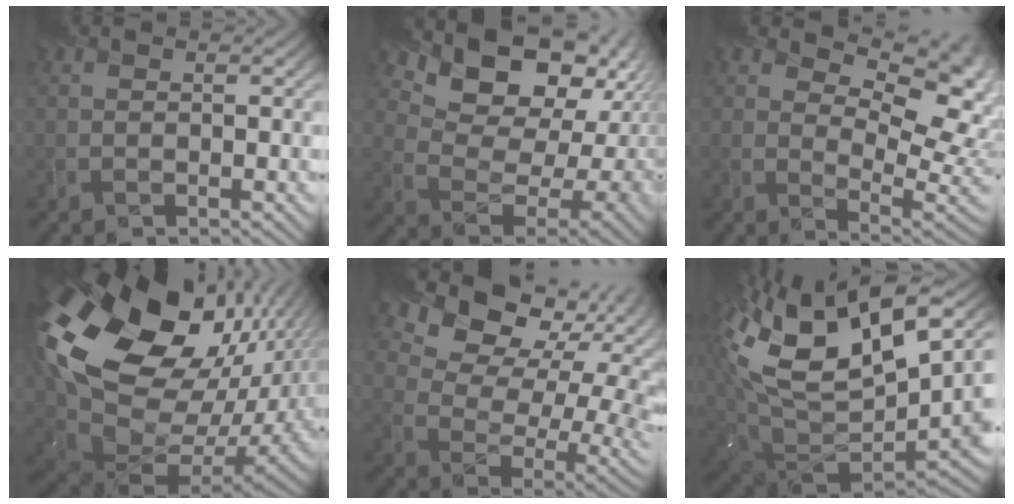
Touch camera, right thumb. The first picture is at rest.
{"total": 13.5, "force": [7.2, 8.1, 8.1], "torque": [-0.150, -0.002, 0.130]}
{"total": 11.2, "force": [4.0, 6.0, 8.6], "torque": [-0.108, -0.014, 0.072]}
{"total": 21.3, "force": [5.4, 13.9, 15.2], "torque": [-0.346, -0.042, 0.137]}
{"total": 16.3, "force": [9.0, 9.9, 9.2], "torque": [-0.191, 0.044, 0.149]}
{"total": 17.9, "force": [5.9, 8.8, 14.4], "torque": [-0.294, -0.004, 0.125]}